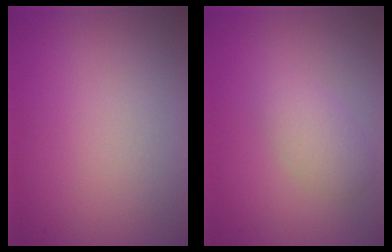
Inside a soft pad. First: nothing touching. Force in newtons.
{"total": 2.2, "press": 2.2, "slide": 0.0}